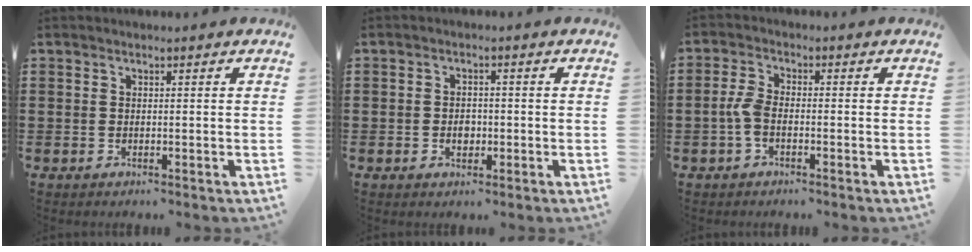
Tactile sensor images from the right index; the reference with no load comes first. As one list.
[{"total": 2.1, "force": [-0.6, 1.5, 1.4], "torque": [-0.020, 0.000, -0.014]}, {"total": 3.7, "force": [-1.1, 1.6, 3.1], "torque": [-0.085, -0.003, -0.029]}]